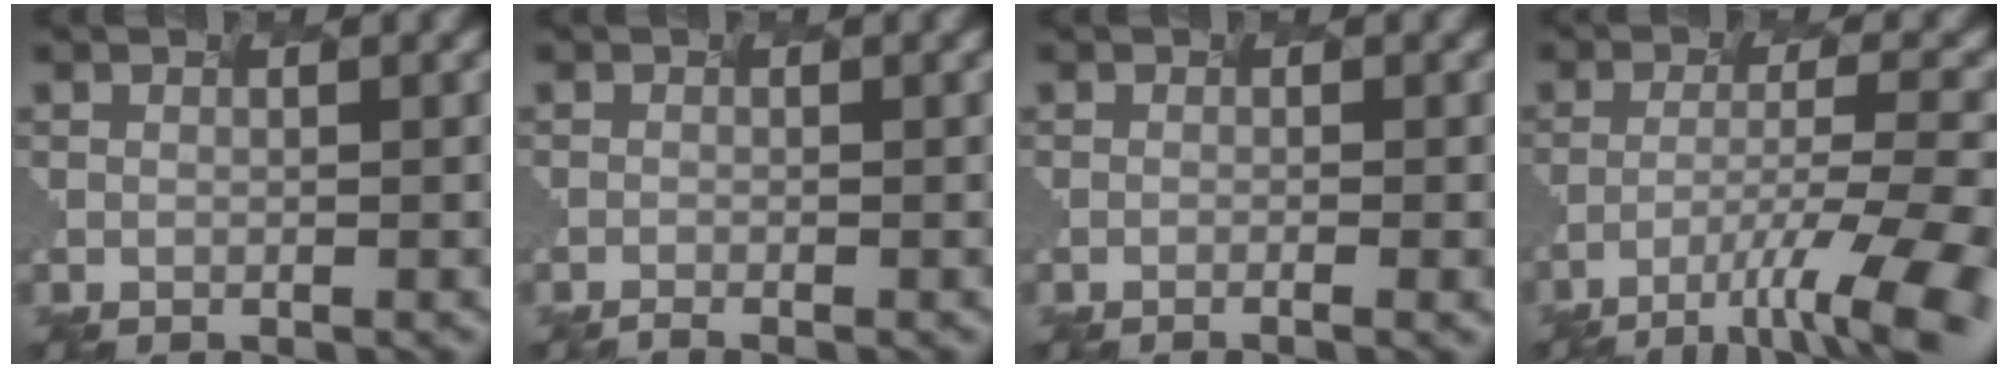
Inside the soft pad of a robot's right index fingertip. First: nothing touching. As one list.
[{"total": 1.3, "force": [-1.2, -0.2, 0.4], "torque": [0.002, -0.001, -0.003]}, {"total": 1.5, "force": [-0.8, 0.1, 1.2], "torque": [-0.015, -0.003, -0.004]}, {"total": 9.4, "force": [-7.0, 0.4, 6.2], "torque": [-0.126, -0.004, -0.086]}]